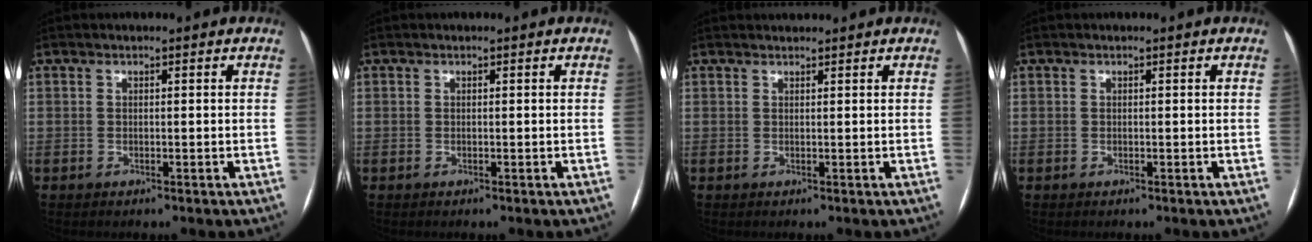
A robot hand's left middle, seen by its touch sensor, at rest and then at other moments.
{"total": 0.0}
{"total": 1.7, "force": [1.7, 0.1, 0.2], "torque": [-0.005, 0.021, 0.031]}
{"total": 0.0}